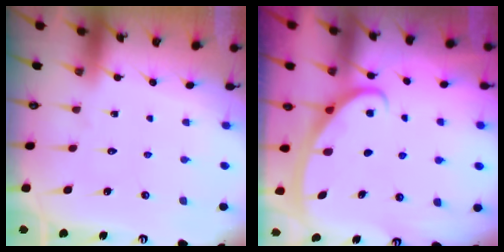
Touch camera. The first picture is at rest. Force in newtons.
{"total": 2.8, "press": 2.8, "slide": 0.4}